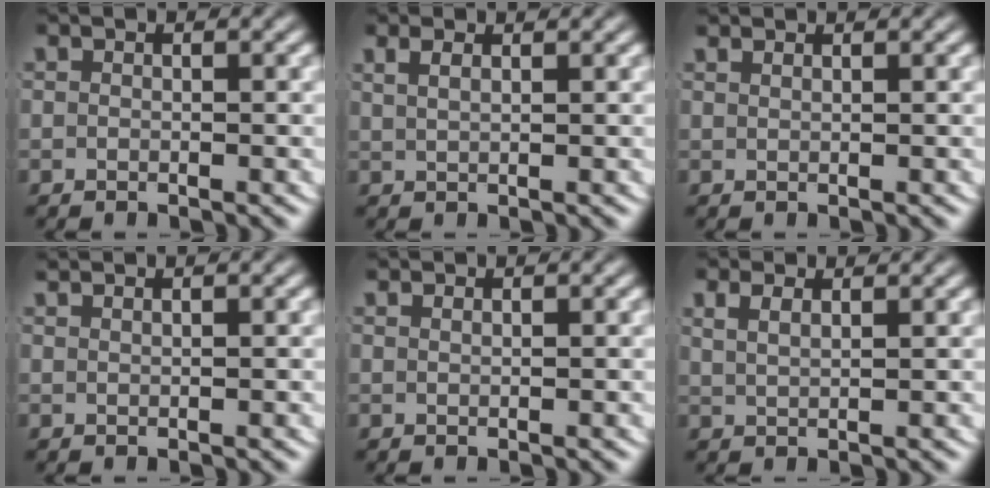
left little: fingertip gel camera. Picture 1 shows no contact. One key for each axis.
{"total": 1.2, "fx": 0.9, "fy": -0.2, "fz": 0.7, "tx": -0.015, "ty": -0.003, "tz": 0.024}
{"total": 1.0, "fx": 0.9, "fy": -0.5, "fz": 0.1, "tx": 0.002, "ty": -0.002, "tz": 0.020}
{"total": 1.3, "fx": 1.2, "fy": -0.5, "fz": 0.2, "tx": -0.001, "ty": 0.002, "tz": 0.024}
{"total": 1.0, "fx": 0.9, "fy": -0.5, "fz": 0.1, "tx": 0.003, "ty": -0.002, "tz": 0.019}
{"total": 1.7, "fx": 1.5, "fy": 0.0, "fz": 0.8, "tx": -0.017, "ty": -0.006, "tz": 0.035}